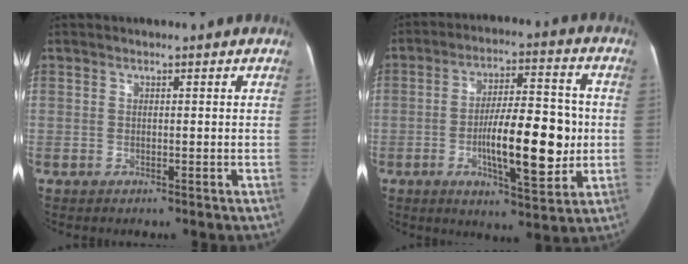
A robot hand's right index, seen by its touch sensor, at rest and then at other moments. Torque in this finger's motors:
{"motor_torque": [1.69, -0.43, 0.31, 0.08]}